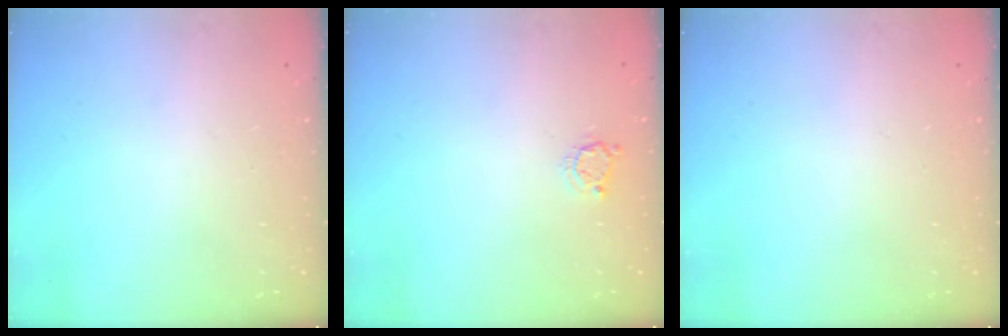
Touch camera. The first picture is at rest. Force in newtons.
{"total": 3.8, "press": 3.7, "slide": 0.5}
{"total": 0.0}